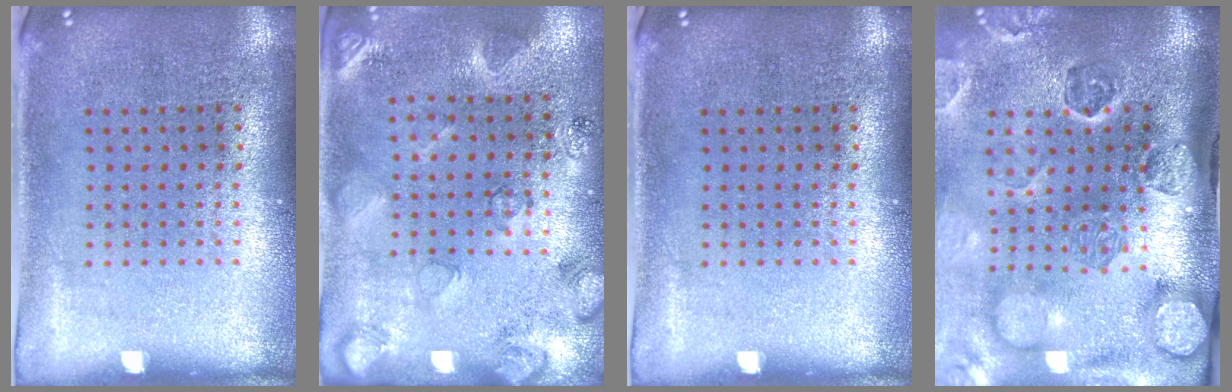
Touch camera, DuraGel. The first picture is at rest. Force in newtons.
{"total": 2.1, "press": 1.8, "slide": 1.0}
{"total": 0.0}
{"total": 4.7, "press": 3.4, "slide": 3.2}